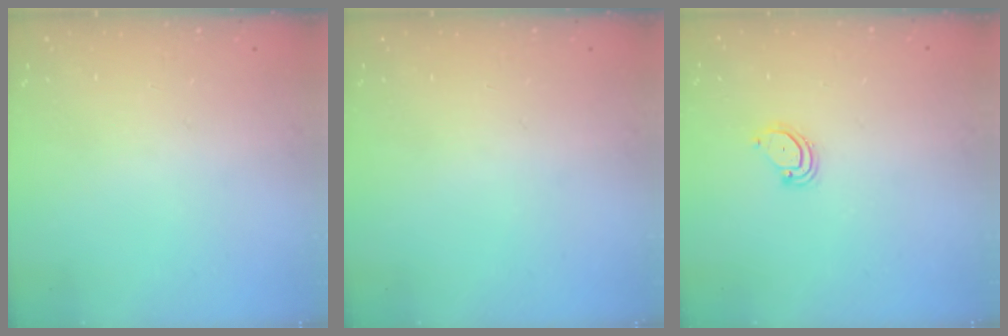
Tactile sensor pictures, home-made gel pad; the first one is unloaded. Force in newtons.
{"total": 0.0}
{"total": 4.0, "press": 4.0, "slide": 0.3}